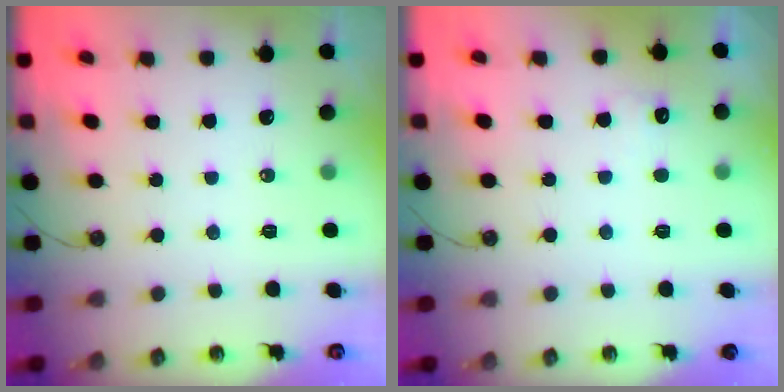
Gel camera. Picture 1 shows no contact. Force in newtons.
{"total": 4.3, "press": 4.2, "slide": 1.1}